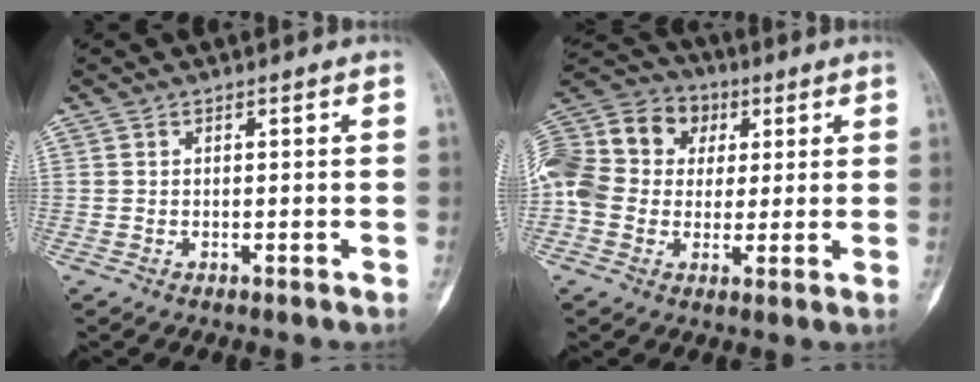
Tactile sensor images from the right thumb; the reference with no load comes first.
{"total": 19.7, "force": [3.4, 16.1, 10.8], "torque": [-0.228, 0.048, 0.058]}